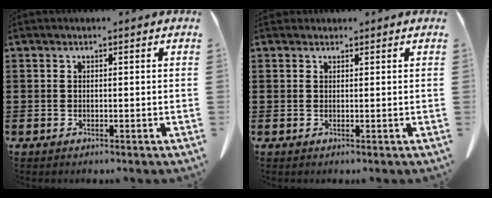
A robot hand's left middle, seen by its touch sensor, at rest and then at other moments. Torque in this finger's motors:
{"motor_torque": [0.01, 0.01, -0.16, -0.03]}